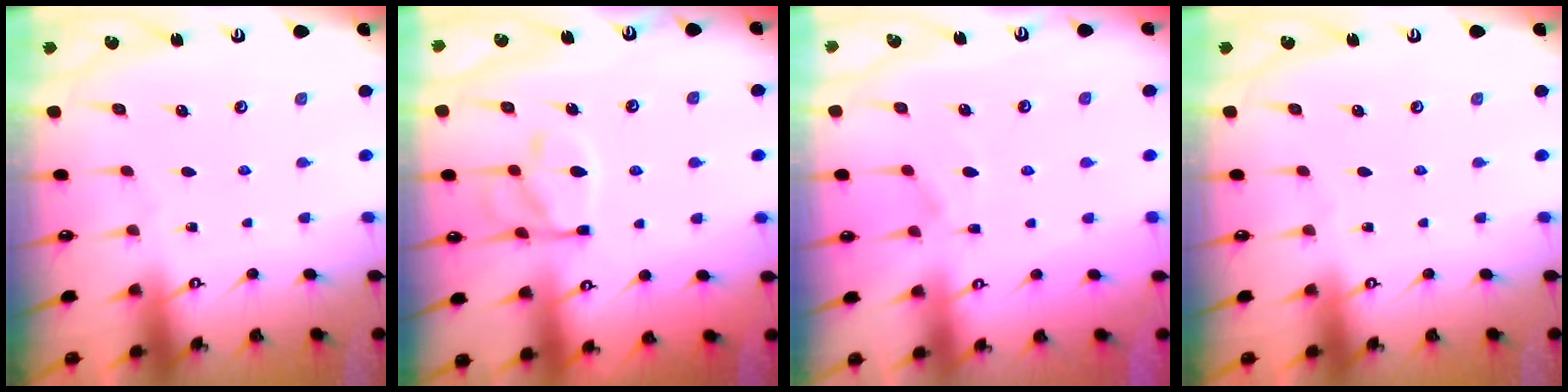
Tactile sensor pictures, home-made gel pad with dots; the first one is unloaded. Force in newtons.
{"total": 11.7, "press": 11.6, "slide": 1.0}
{"total": 1.5, "press": 0.9, "slide": 1.2}
{"total": 0.0}